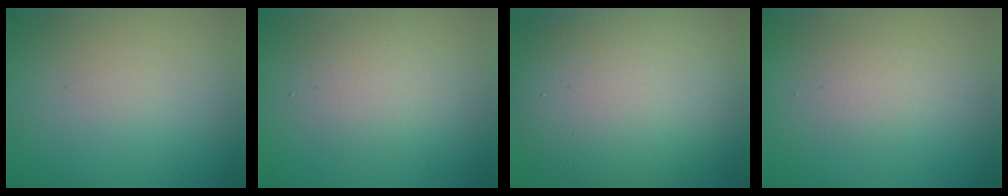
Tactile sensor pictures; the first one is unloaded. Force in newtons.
{"total": 2.7, "press": 2.7, "slide": 0.2}
{"total": 11.6, "press": 11.6, "slide": 0.7}
{"total": 1.7, "press": 1.7, "slide": 0.1}